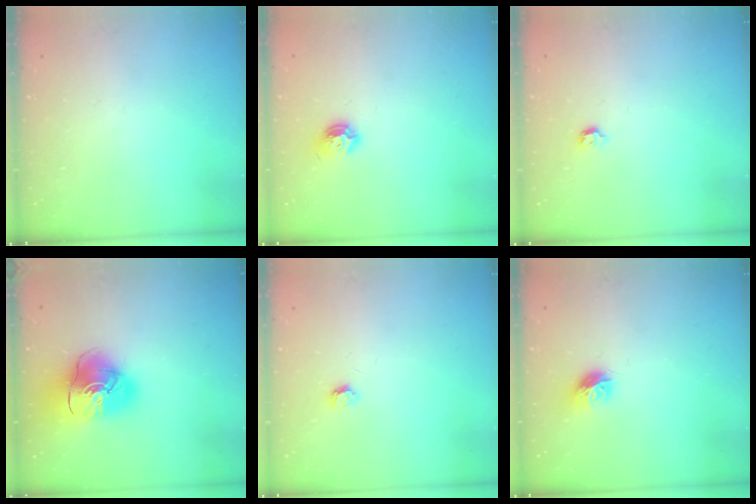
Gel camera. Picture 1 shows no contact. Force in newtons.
{"total": 7.0, "press": 6.9, "slide": 0.7}
{"total": 4.0, "press": 3.9, "slide": 0.7}
{"total": 14.7, "press": 14.5, "slide": 2.2}
{"total": 3.1, "press": 3.1, "slide": 0.5}
{"total": 8.1, "press": 8.1, "slide": 0.2}